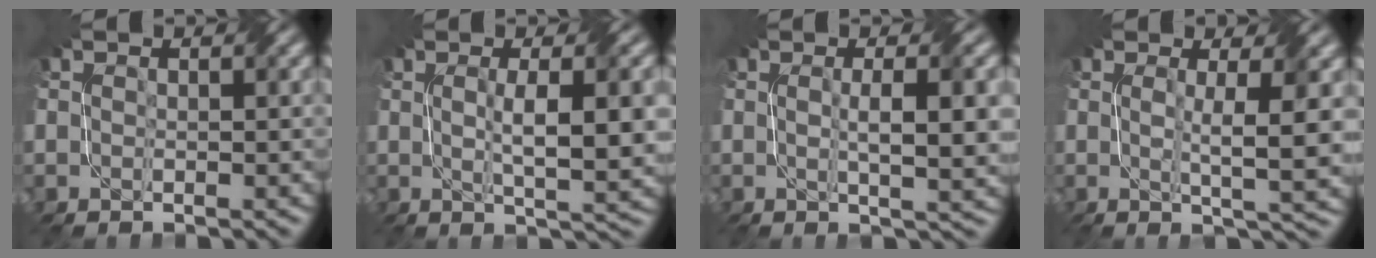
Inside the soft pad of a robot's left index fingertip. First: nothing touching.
{"total": 6.7, "force": [0.5, 1.6, 6.4], "torque": [-0.095, 0.001, 0.013]}
{"total": 6.1, "force": [0.3, 1.4, 5.9], "torque": [-0.076, 0.005, 0.006]}
{"total": 5.3, "force": [0.6, 0.9, 5.2], "torque": [-0.081, -0.006, 0.010]}